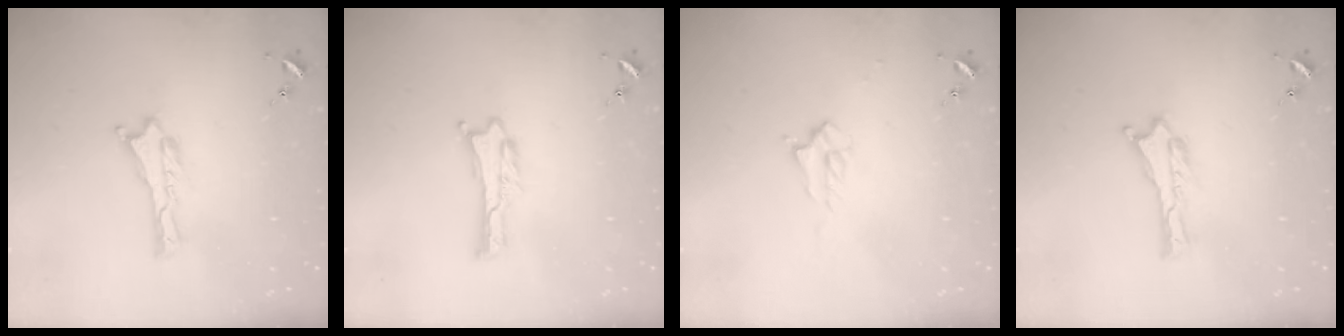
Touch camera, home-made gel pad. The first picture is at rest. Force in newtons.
{"total": 0.0}
{"total": 1.7, "press": 1.6, "slide": 0.2}
{"total": 0.0}